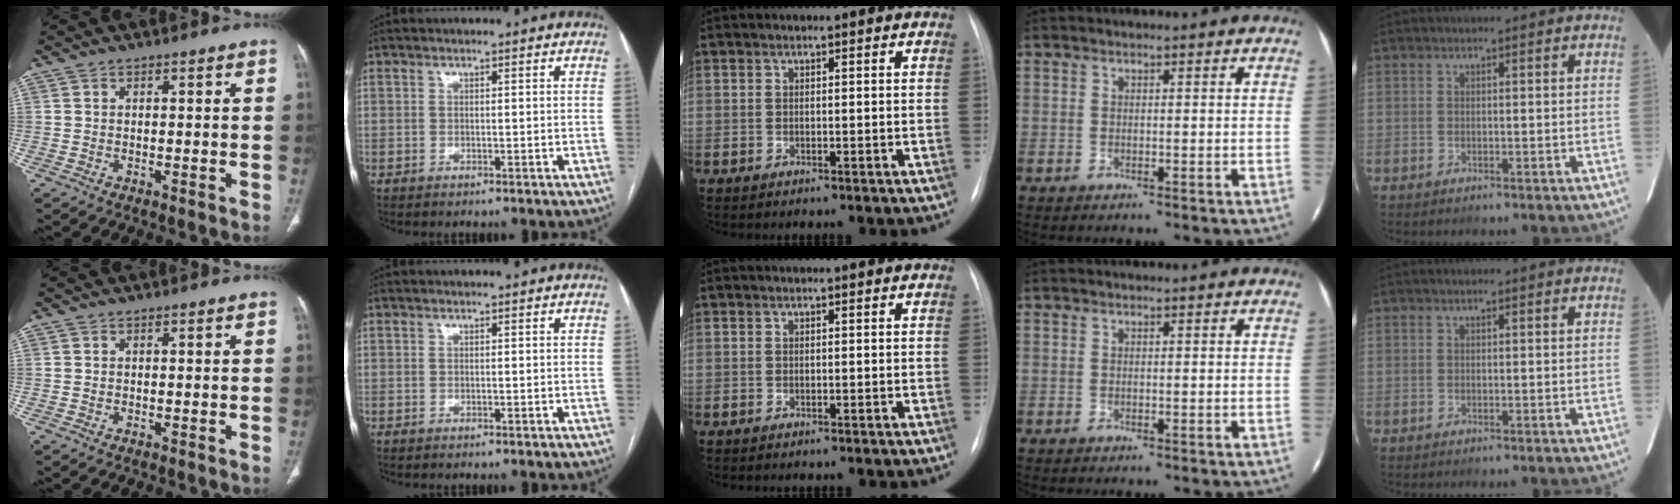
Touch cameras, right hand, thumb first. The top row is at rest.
{}